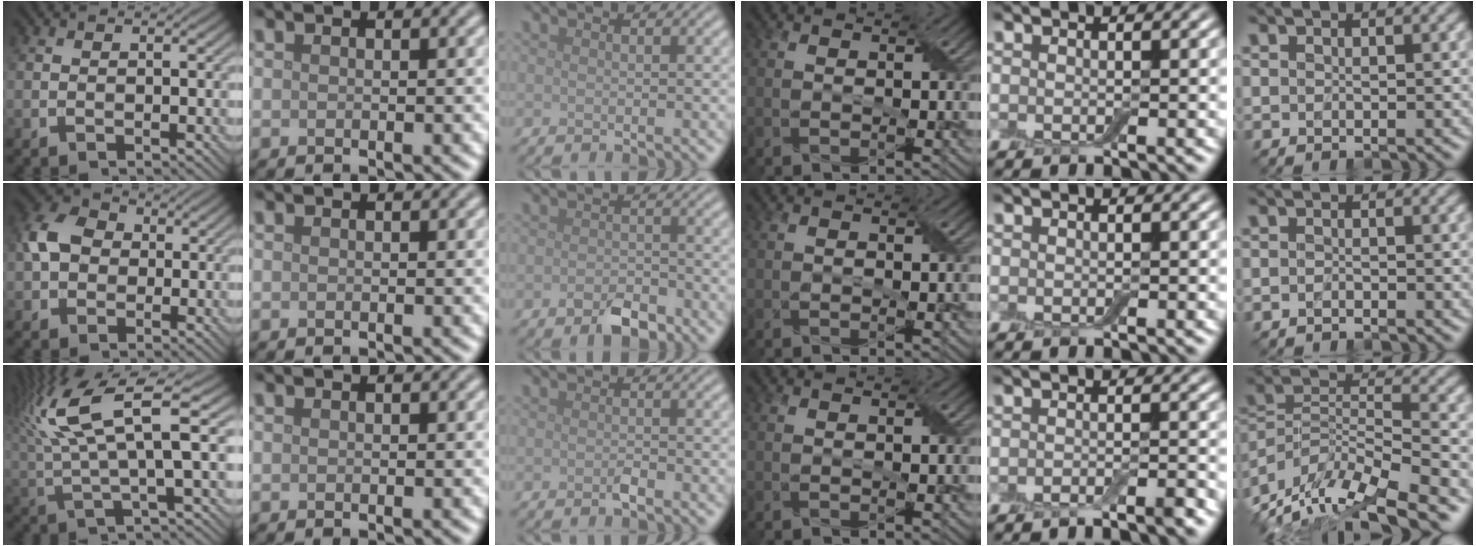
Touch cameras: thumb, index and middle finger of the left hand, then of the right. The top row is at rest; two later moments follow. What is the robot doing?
{"motion": "peel", "object": "aluminum foil"}